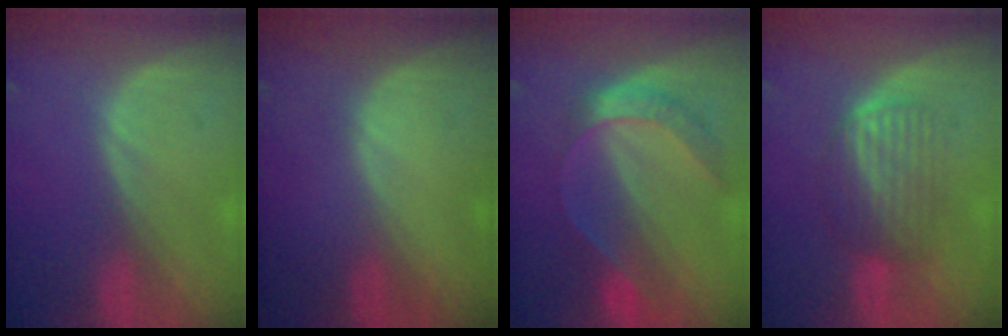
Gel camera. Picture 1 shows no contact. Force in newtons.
{"total": 0.6, "press": 0.1, "slide": 0.6}
{"total": 7.5, "press": 6.3, "slide": 4.1}
{"total": 6.2, "press": 6.0, "slide": 1.5}